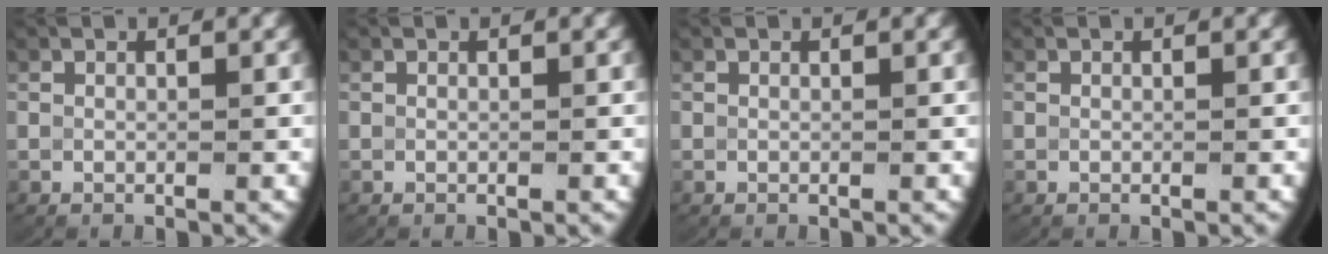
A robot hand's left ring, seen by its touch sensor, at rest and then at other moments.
{"total": 0.0}
{"total": 0.0}
{"total": 0.0}